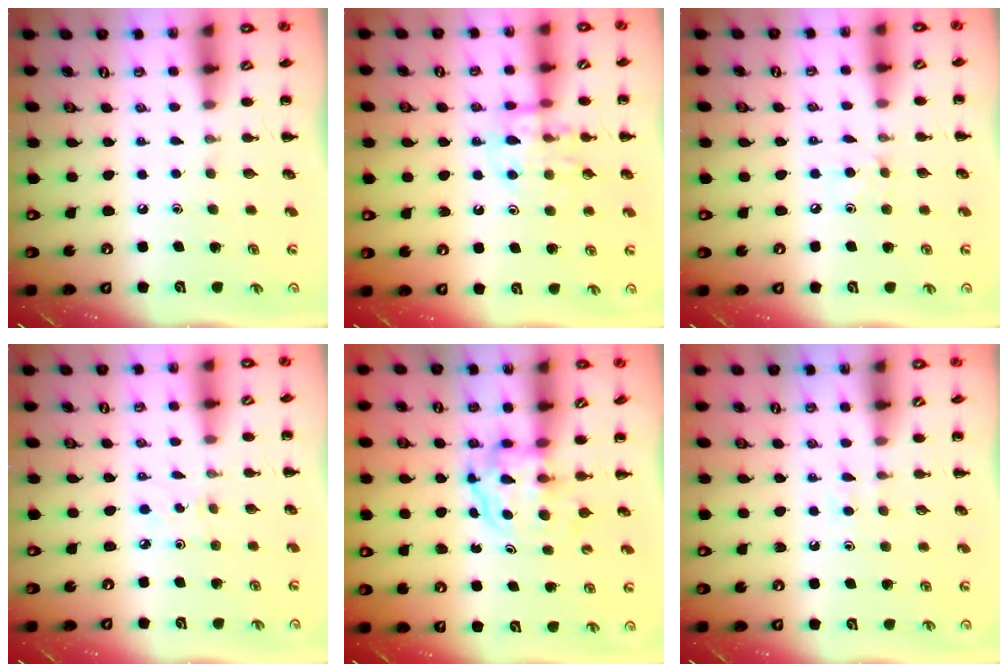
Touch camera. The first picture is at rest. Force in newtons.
{"total": 11.1, "press": 11.0, "slide": 1.3}
{"total": 4.5, "press": 4.3, "slide": 1.4}
{"total": 2.1, "press": 2.0, "slide": 0.7}
{"total": 3.8, "press": 3.8, "slide": 0.2}
{"total": 2.6, "press": 2.5, "slide": 0.9}